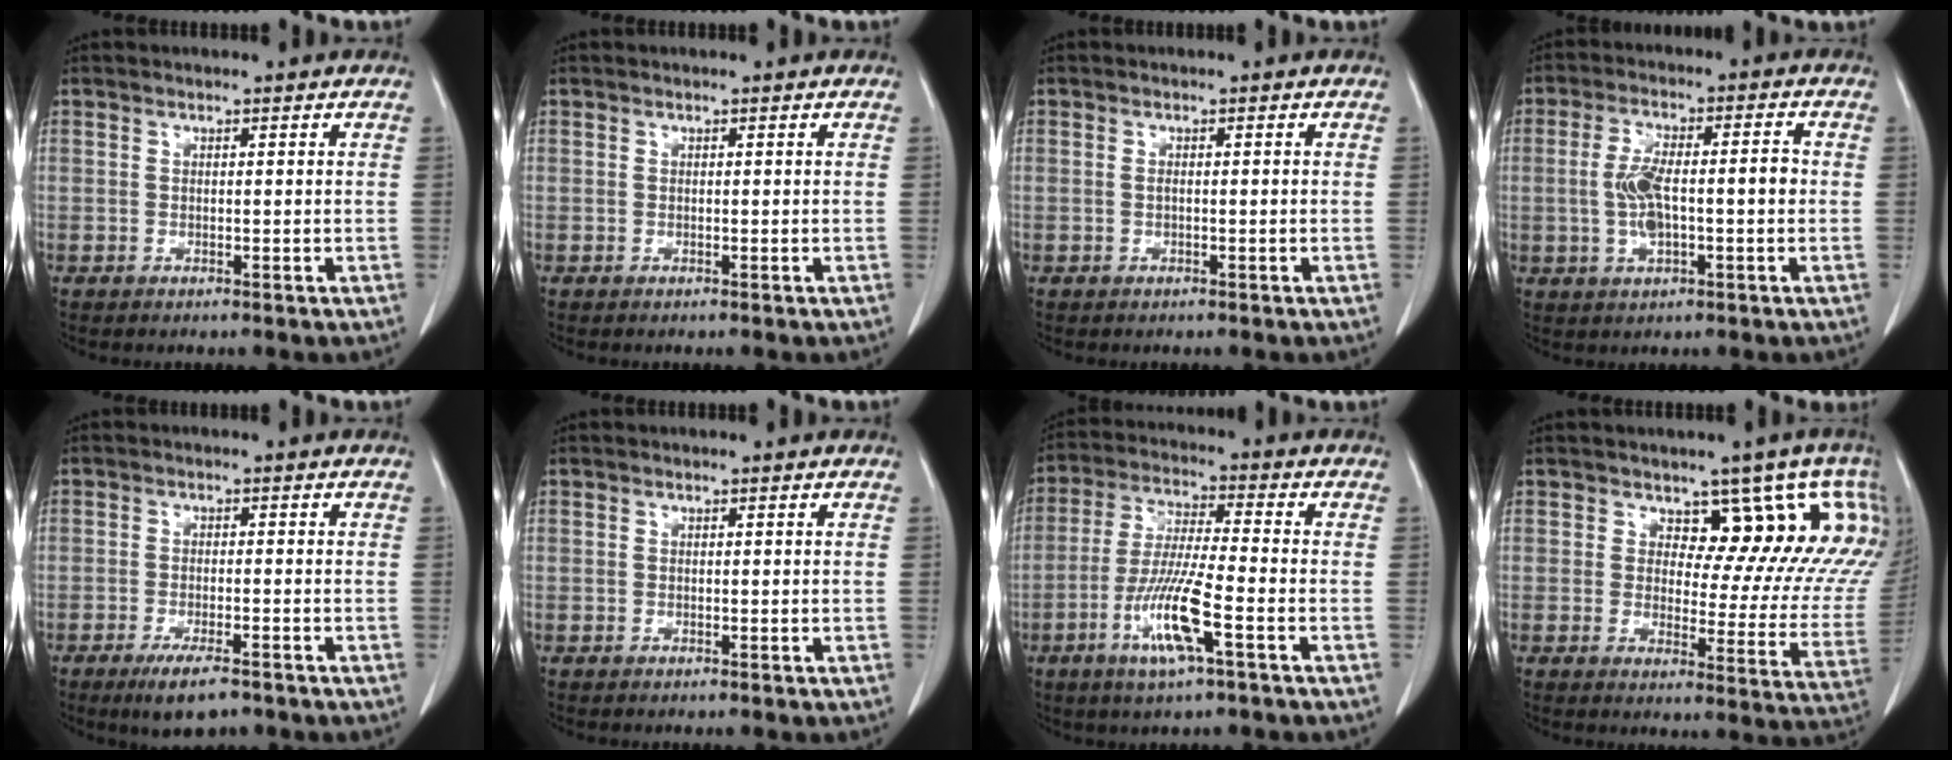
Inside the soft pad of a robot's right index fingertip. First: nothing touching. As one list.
[{"total": 0.0}, {"total": 0.9, "force": [-0.1, 0.3, 0.8], "torque": [-0.016, 0.000, 0.002]}, {"total": 8.6, "force": [-0.7, 2.6, 8.2], "torque": [-0.161, 0.018, -0.009]}, {"total": 5.4, "force": [-3.8, 1.2, 3.6], "torque": [-0.063, -0.009, -0.058]}, {"total": 0.0}, {"total": 10.7, "force": [-4.4, 0.4, 9.8], "torque": [-0.197, -0.014, -0.086]}, {"total": 12.7, "force": [9.0, 5.8, 6.8], "torque": [-0.048, -0.021, 0.082]}]